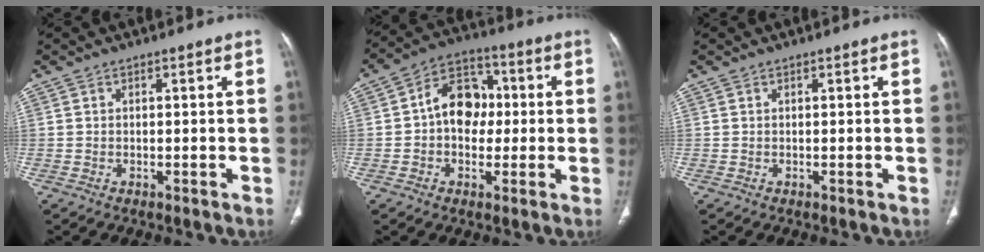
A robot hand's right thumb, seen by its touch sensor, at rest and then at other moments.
{"total": 11.1, "force": [0.3, 8.3, 7.3], "torque": [-0.081, 0.029, -0.005]}
{"total": 0.0}